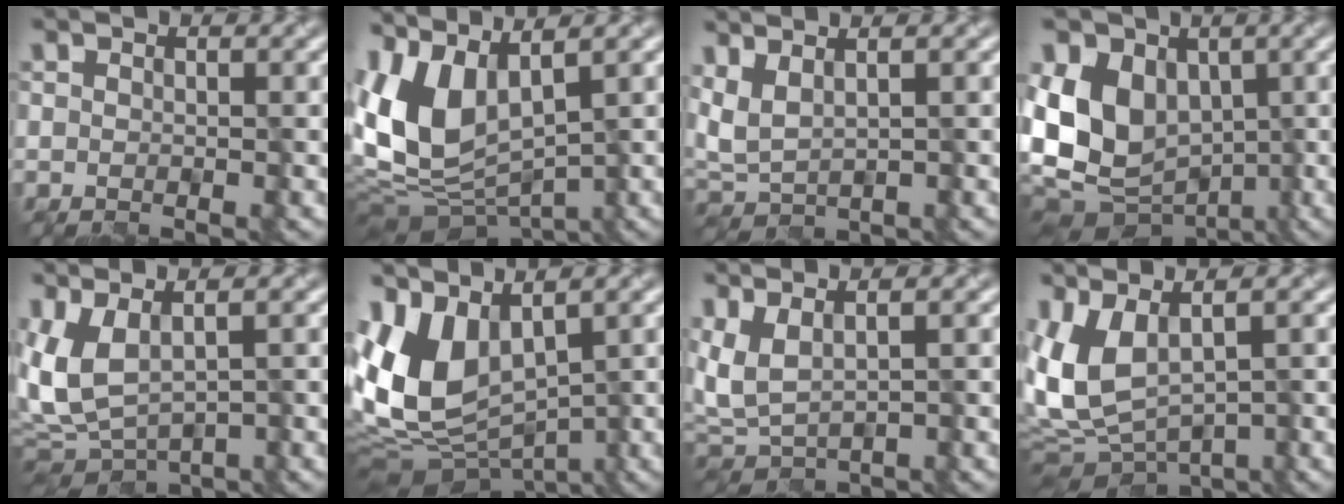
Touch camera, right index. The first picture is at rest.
{"total": 7.4, "force": [0.1, 4.0, 6.2], "torque": [-0.131, -0.002, -0.010]}
{"total": 3.1, "force": [0.9, 1.2, 2.7], "torque": [-0.067, 0.003, 0.017]}
{"total": 10.3, "force": [-1.3, 7.7, 6.7], "torque": [-0.127, 0.017, -0.030]}
{"total": 6.2, "force": [-0.3, 2.7, 5.6], "torque": [-0.123, 0.001, -0.010]}
{"total": 7.6, "force": [-0.3, 4.6, 6.0], "torque": [-0.118, -0.003, -0.017]}
{"total": 3.6, "force": [0.5, 1.3, 3.3], "torque": [-0.079, 0.001, 0.009]}
{"total": 7.4, "force": [-0.5, 3.6, 6.4], "torque": [-0.149, -0.018, -0.003]}